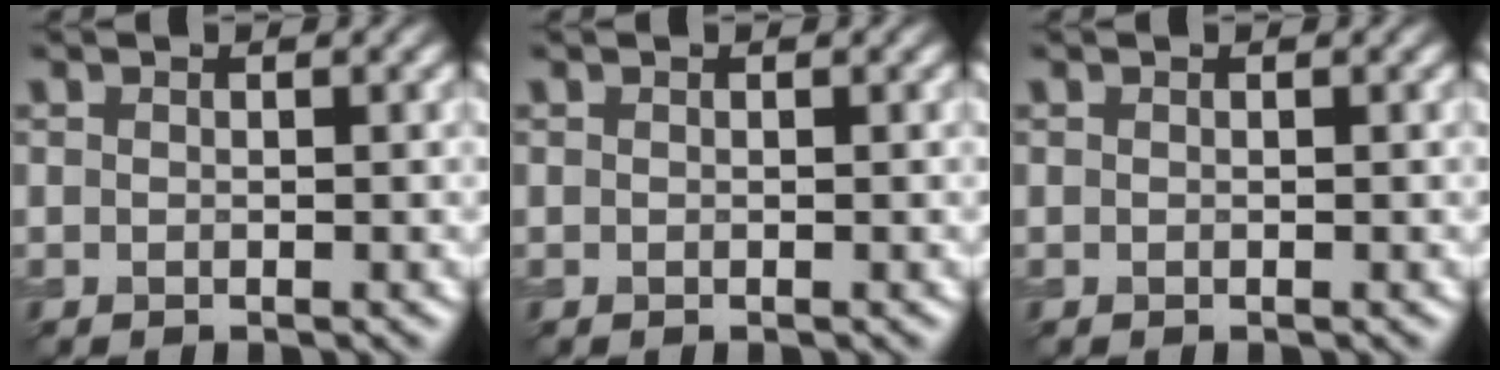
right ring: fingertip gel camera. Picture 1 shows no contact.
{"total": 0.0}
{"total": 0.0}